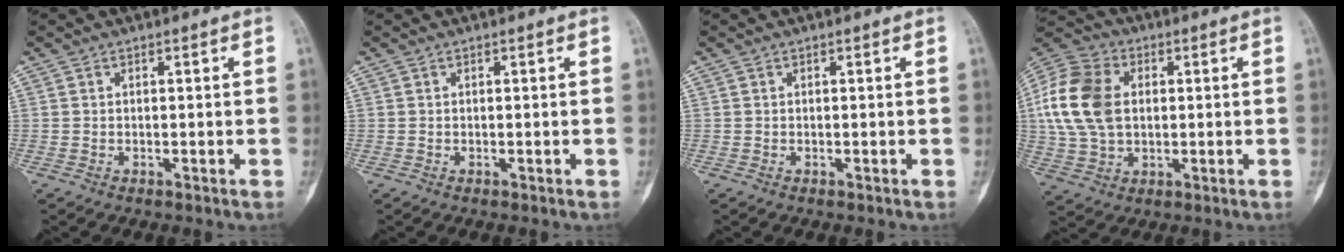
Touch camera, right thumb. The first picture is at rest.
{"total": 0.0}
{"total": 0.0}
{"total": 15.6, "force": [2.0, 11.1, 10.8], "torque": [-0.205, 0.014, 0.034]}